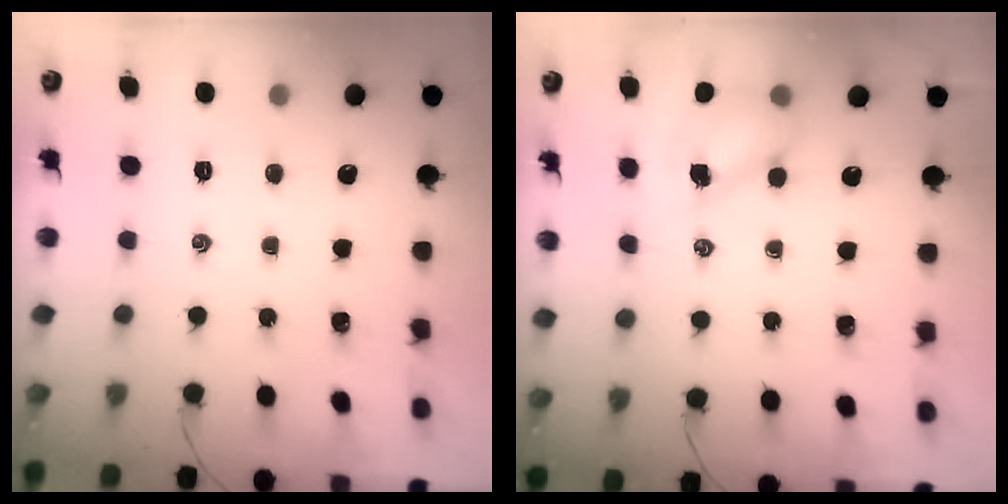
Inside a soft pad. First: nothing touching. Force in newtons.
{"total": 6.7, "press": 6.7, "slide": 0.9}